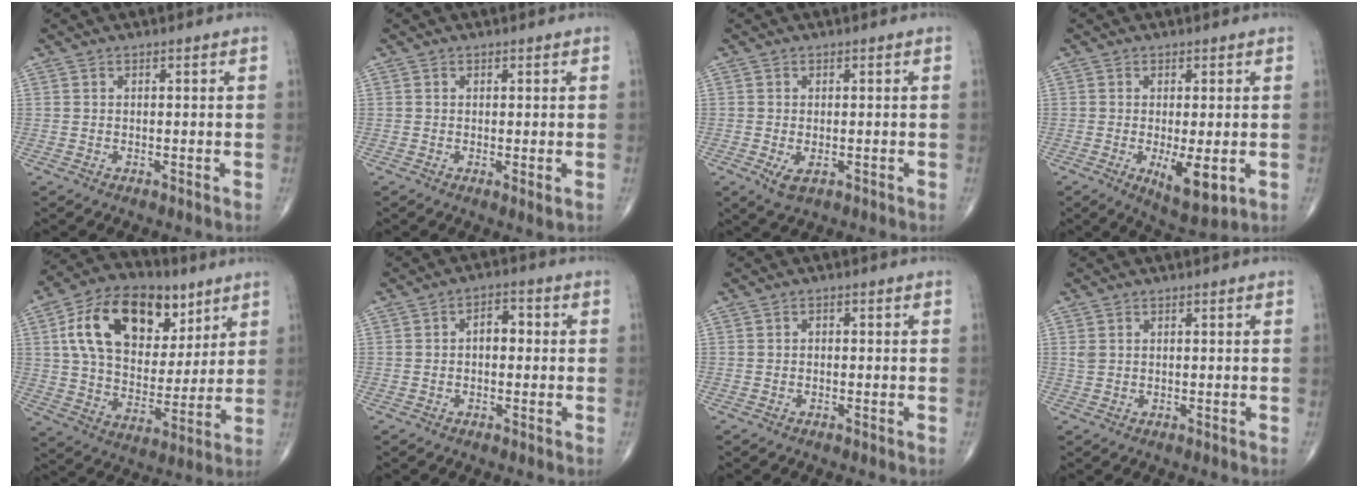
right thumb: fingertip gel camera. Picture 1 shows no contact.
{"total": 1.3, "force": [-0.2, 0.2, 1.3], "torque": [-0.025, -0.007, -0.003]}
{"total": 2.9, "force": [-1.0, 1.5, 2.3], "torque": [-0.042, -0.006, -0.012]}
{"total": 7.2, "force": [-1.5, 2.4, 6.6], "torque": [-0.102, -0.022, -0.017]}
{"total": 22.0, "force": [9.0, 13.8, 14.5], "torque": [-0.218, -0.015, 0.150]}
{"total": 4.1, "force": [0.2, 2.6, 3.2], "torque": [-0.038, 0.019, -0.004]}
{"total": 0.7, "force": [-0.1, 0.5, 0.4], "torque": [-0.004, 0.003, -0.005]}
{"total": 1.3, "force": [0.5, 0.9, 0.8], "torque": [-0.018, 0.004, 0.015]}